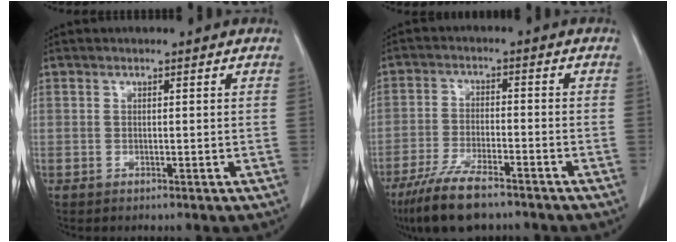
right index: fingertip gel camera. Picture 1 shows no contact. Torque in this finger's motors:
{"motor_torque": [0.64, -0.60, 0.28, 0.14]}